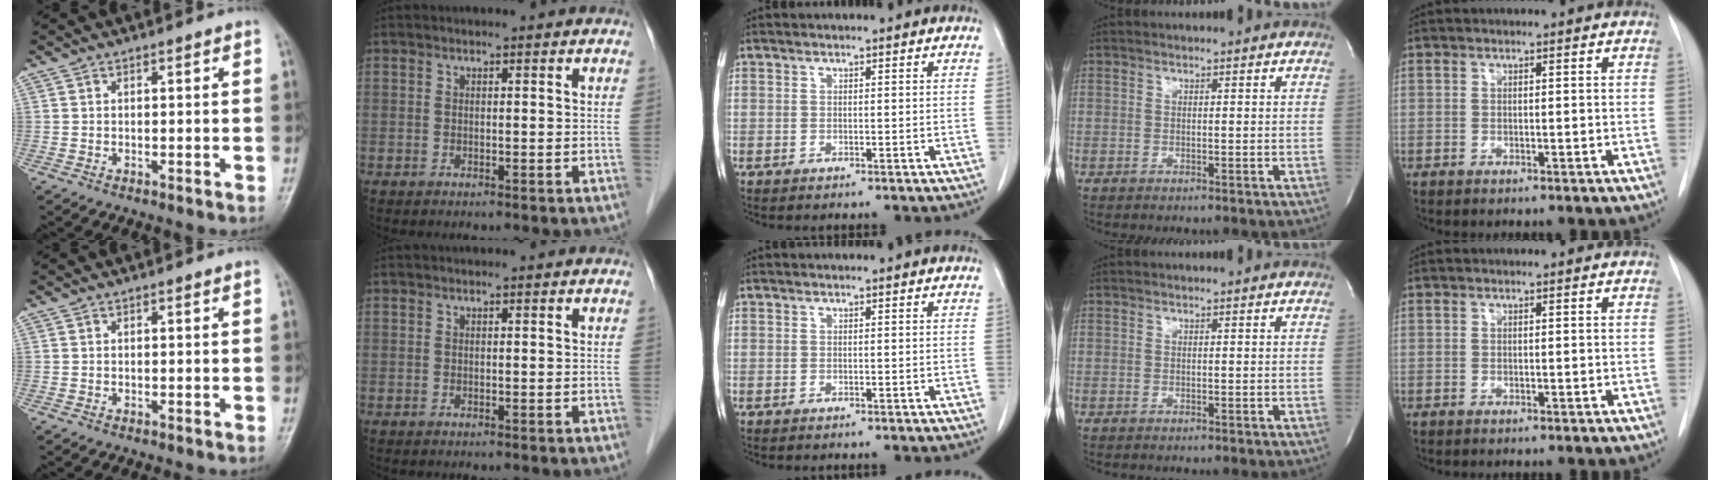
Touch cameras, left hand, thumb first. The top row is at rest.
{}